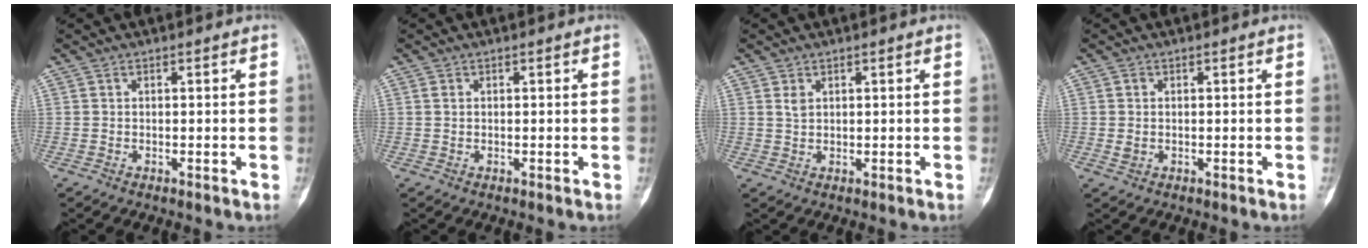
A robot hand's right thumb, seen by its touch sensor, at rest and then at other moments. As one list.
[{"total": 0.7, "force": [0.3, 0.4, 0.5], "torque": [-0.014, 0.004, 0.008]}, {"total": 1.4, "force": [0.7, 0.9, 0.9], "torque": [-0.009, -0.002, 0.015]}, {"total": 1.6, "force": [0.1, 1.3, 1.0], "torque": [-0.020, 0.002, 0.005]}]